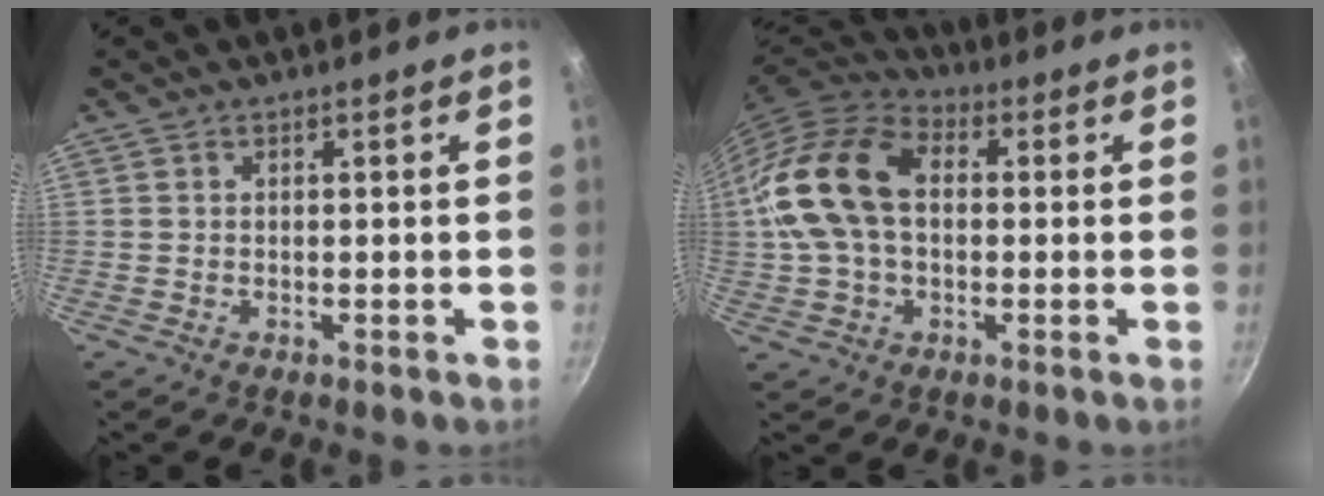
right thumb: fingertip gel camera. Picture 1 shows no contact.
{"total": 16.8, "force": [1.1, 11.4, 12.2], "torque": [-0.219, 0.030, 0.005]}